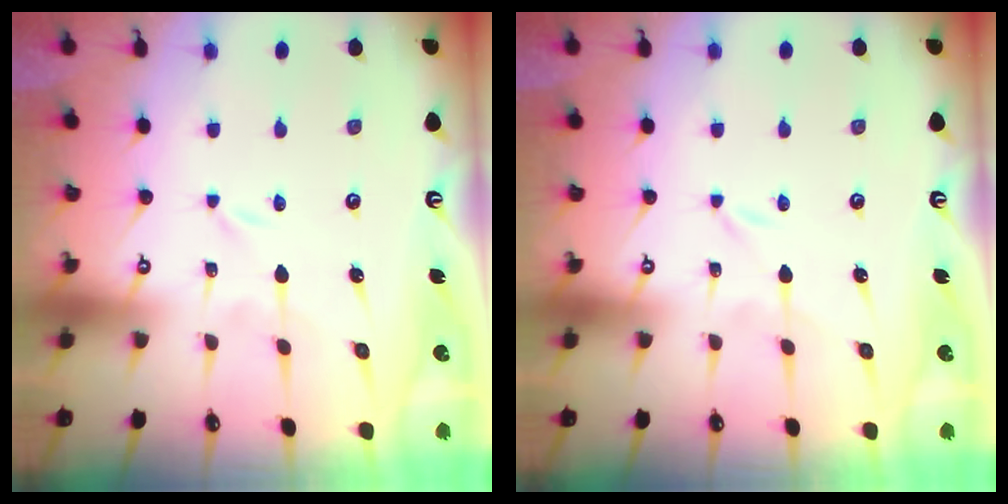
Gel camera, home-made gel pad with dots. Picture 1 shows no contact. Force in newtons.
{"total": 0.0}